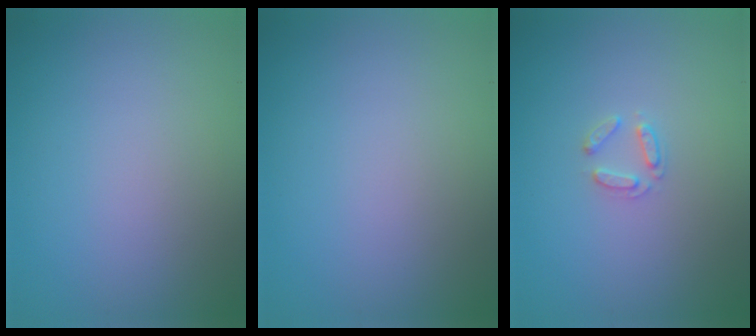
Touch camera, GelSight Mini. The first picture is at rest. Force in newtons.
{"total": 0.0}
{"total": 1.5, "press": 1.4, "slide": 0.2}